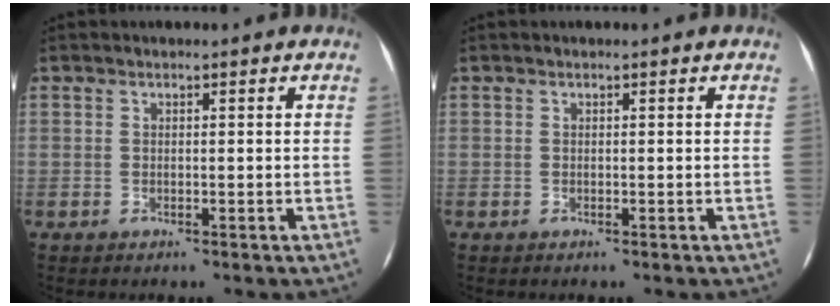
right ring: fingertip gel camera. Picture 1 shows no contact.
{"total": 0.0}